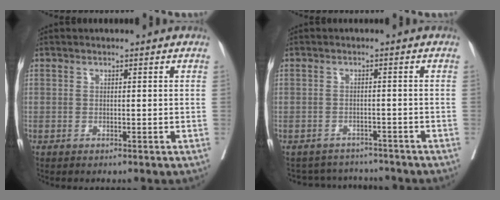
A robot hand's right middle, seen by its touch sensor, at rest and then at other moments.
{"total": 7.8, "force": [-7.5, 2.0, 0.5], "torque": [-0.003, 0.015, -0.099]}